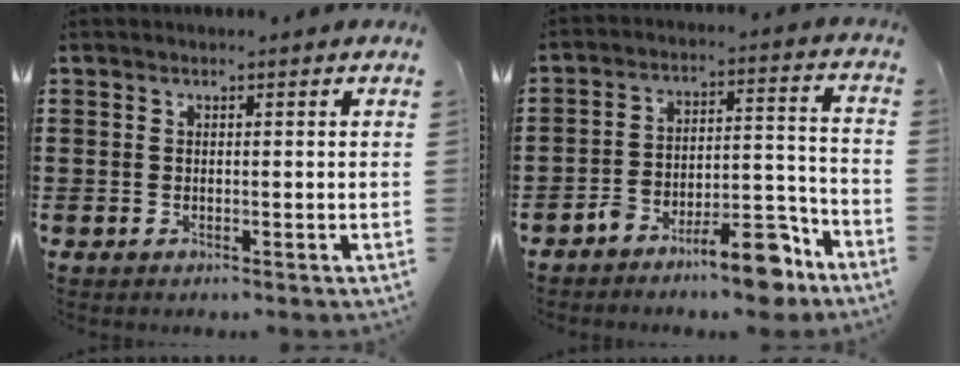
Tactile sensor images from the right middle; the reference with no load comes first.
{"total": 10.1, "force": [-8.5, 2.3, 5.0], "torque": [-0.060, 0.041, -0.151]}